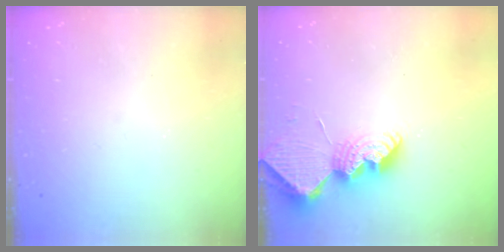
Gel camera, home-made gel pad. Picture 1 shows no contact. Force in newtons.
{"total": 10.7, "press": 10.7, "slide": 0.5}